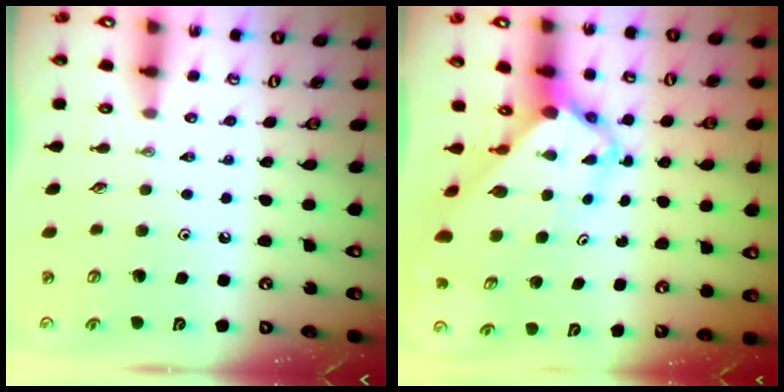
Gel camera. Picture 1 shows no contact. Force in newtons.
{"total": 5.3, "press": 5.3, "slide": 0.4}